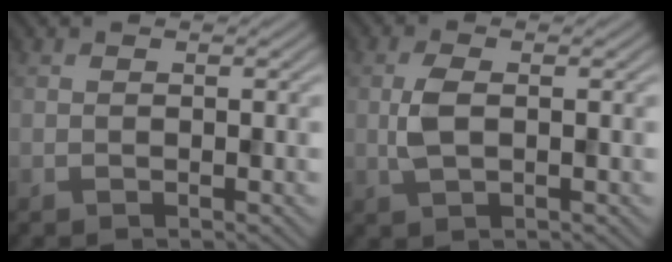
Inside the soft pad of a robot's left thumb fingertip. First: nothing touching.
{"total": 3.2, "force": [0.0, 1.5, 2.8], "torque": [-0.069, 0.001, -0.001]}